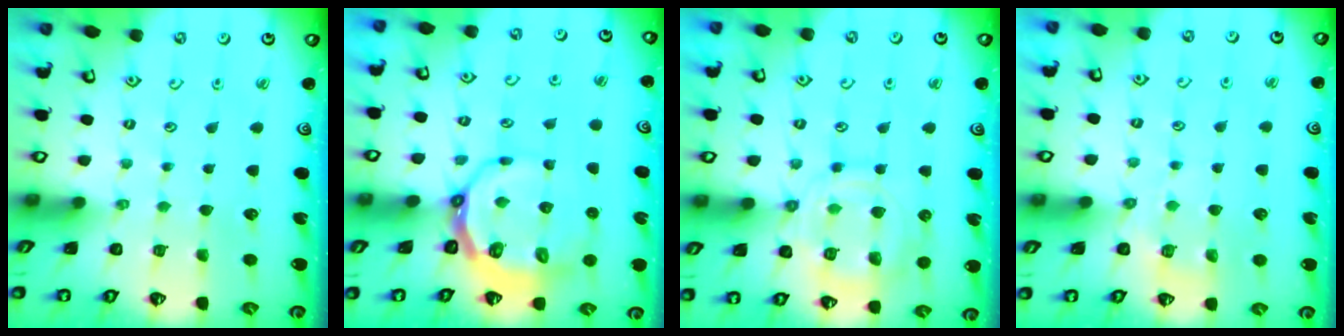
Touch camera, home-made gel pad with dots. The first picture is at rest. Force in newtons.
{"total": 10.0, "press": 9.2, "slide": 3.8}
{"total": 12.7, "press": 12.7, "slide": 1.2}
{"total": 5.7, "press": 5.5, "slide": 1.4}